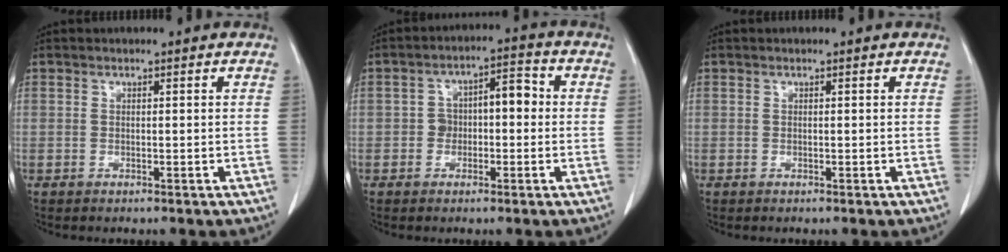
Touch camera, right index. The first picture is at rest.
{"total": 5.8, "force": [-0.2, 3.3, 4.8], "torque": [-0.080, 0.043, -0.003]}
{"total": 0.0}